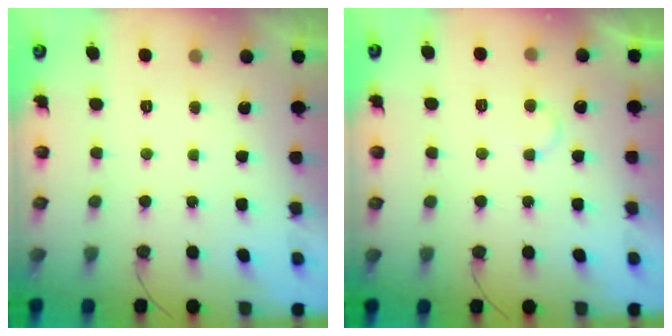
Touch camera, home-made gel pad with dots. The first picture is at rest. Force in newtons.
{"total": 4.5, "press": 4.5, "slide": 0.5}